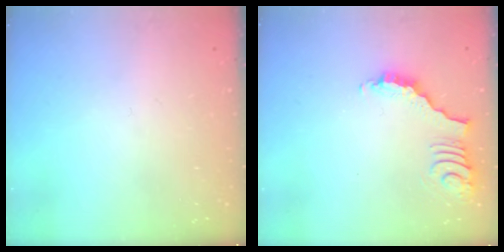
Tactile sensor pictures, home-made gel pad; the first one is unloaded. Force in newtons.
{"total": 3.7, "press": 3.7, "slide": 0.7}